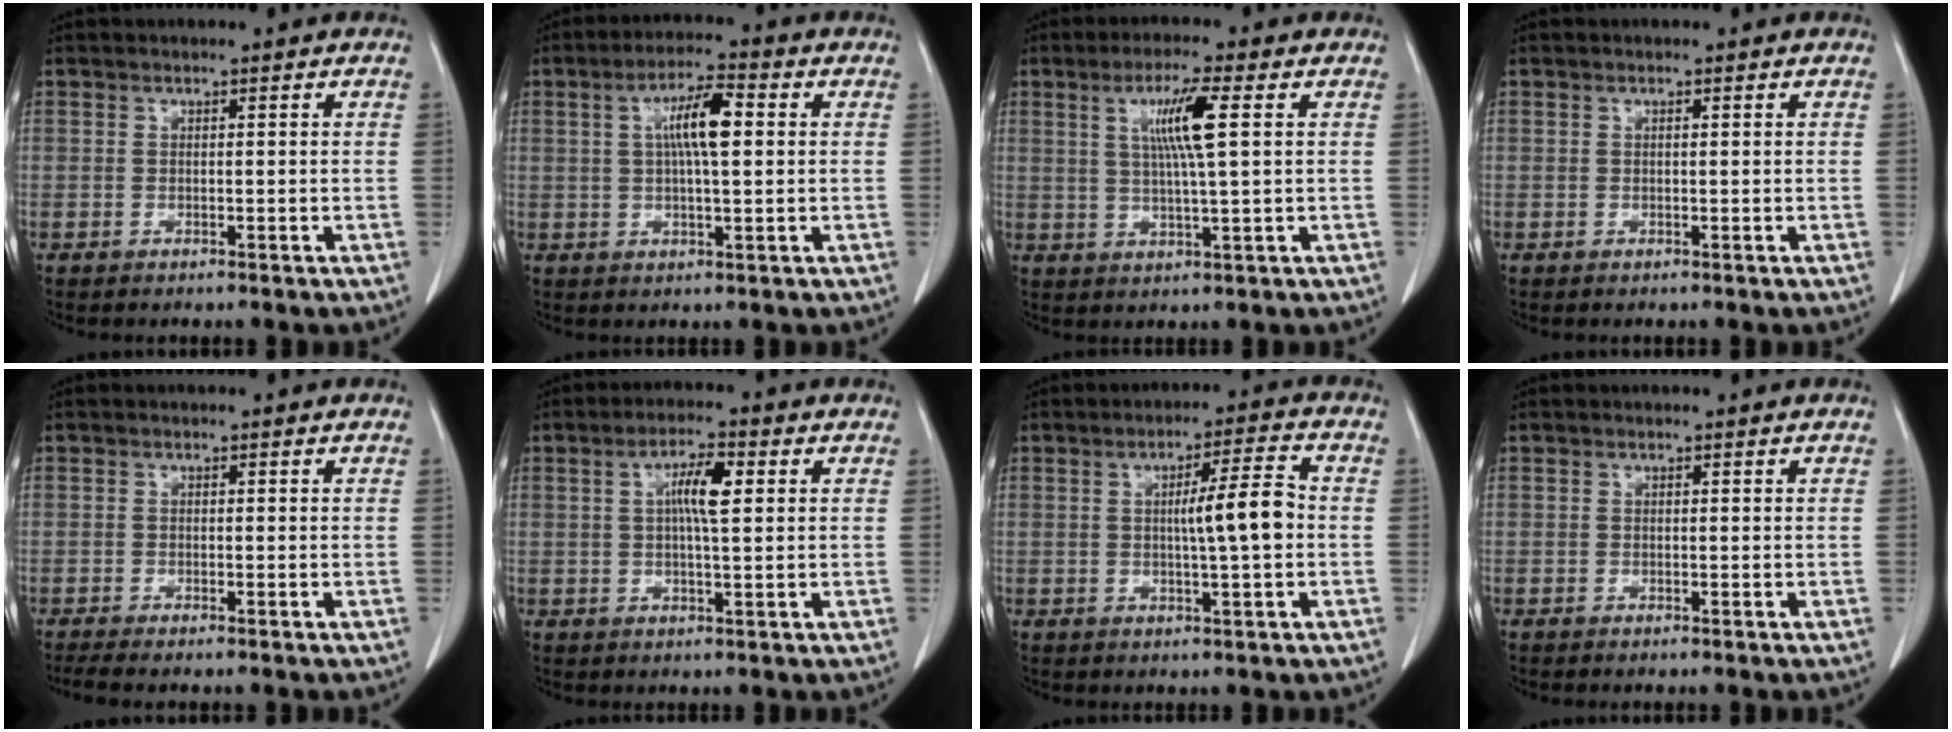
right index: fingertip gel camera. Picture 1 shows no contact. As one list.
[{"total": 7.5, "force": [1.5, 1.3, 7.2], "torque": [-0.132, 0.014, 0.025]}, {"total": 7.3, "force": [2.0, -0.3, 7.0], "torque": [-0.131, 0.001, 0.039]}, {"total": 0.0}, {"total": 2.3, "force": [-1.9, 0.0, 1.3], "torque": [-0.023, -0.007, -0.032]}, {"total": 5.5, "force": [1.3, 0.9, 5.3], "torque": [-0.098, 0.007, 0.022]}, {"total": 7.0, "force": [-0.1, 0.2, 6.9], "torque": [-0.106, 0.007, -0.003]}, {"total": 0.0}]